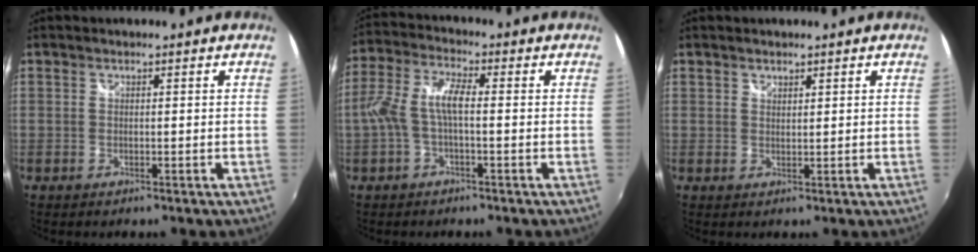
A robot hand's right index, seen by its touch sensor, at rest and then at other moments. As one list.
[{"total": 6.9, "force": [-1.1, 1.9, 6.5], "torque": [-0.146, 0.013, -0.020]}, {"total": 1.2, "force": [1.0, 0.6, 0.2], "torque": [-0.001, 0.001, 0.017]}]